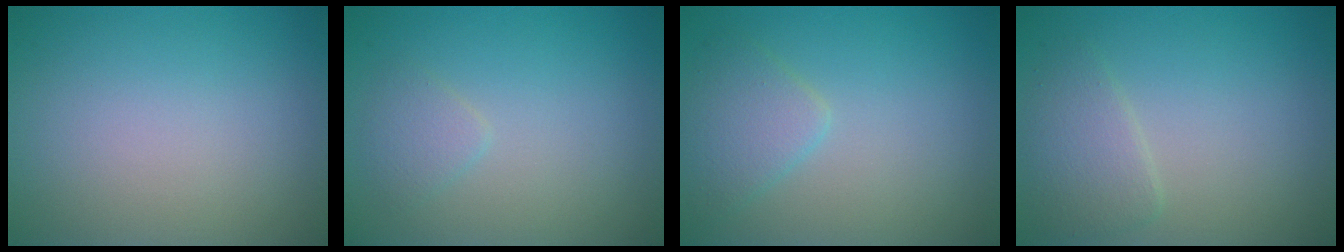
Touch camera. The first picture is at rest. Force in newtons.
{"total": 1.3, "press": 1.3, "slide": 0.1}
{"total": 2.6, "press": 2.6, "slide": 0.1}
{"total": 2.4, "press": 2.4, "slide": 0.0}